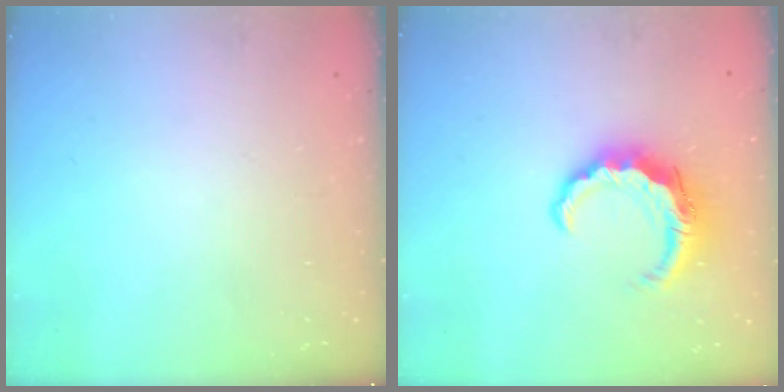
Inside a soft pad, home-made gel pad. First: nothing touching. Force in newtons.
{"total": 8.5, "press": 8.5, "slide": 0.9}